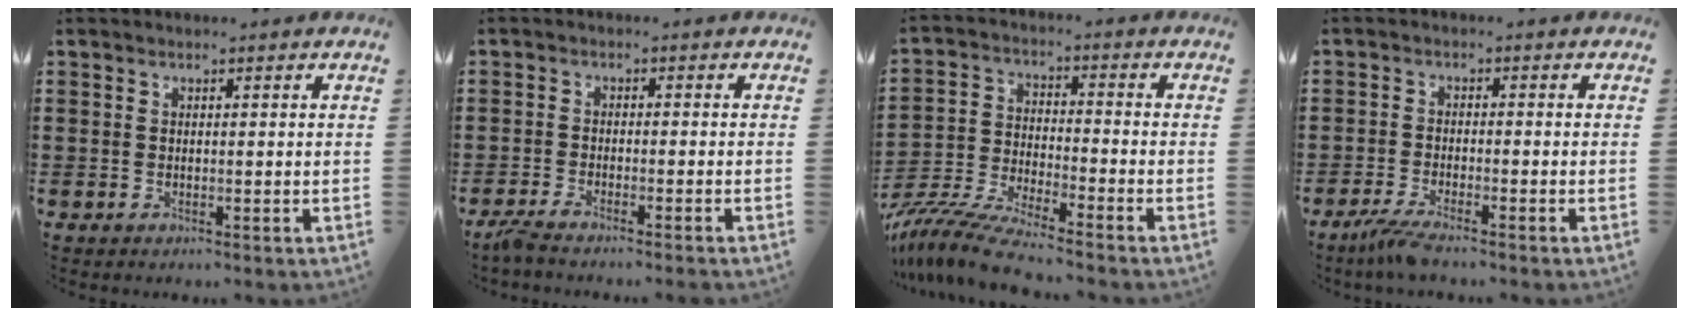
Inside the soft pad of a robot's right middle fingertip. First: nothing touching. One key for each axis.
{"total": 2.4, "fx": -2.1, "fy": -0.3, "fz": 1.2, "tx": -0.035, "ty": -0.007, "tz": -0.043}
{"total": 8.4, "fx": -7.9, "fy": 0.2, "fz": 2.9, "tx": -0.069, "ty": -0.001, "tz": -0.157}
{"total": 3.0, "fx": -2.5, "fy": -0.1, "fz": 1.7, "tx": -0.045, "ty": -0.011, "tz": -0.049}